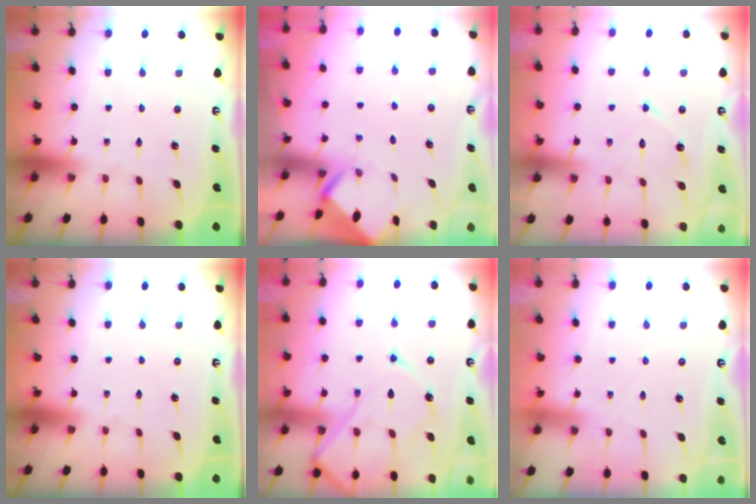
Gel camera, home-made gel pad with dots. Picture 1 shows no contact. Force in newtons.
{"total": 3.0, "press": 3.0, "slide": 0.1}
{"total": 8.4, "press": 8.4, "slide": 0.7}
{"total": 0.0}
{"total": 14.6, "press": 14.6, "slide": 1.3}
{"total": 2.1, "press": 2.1, "slide": 0.4}